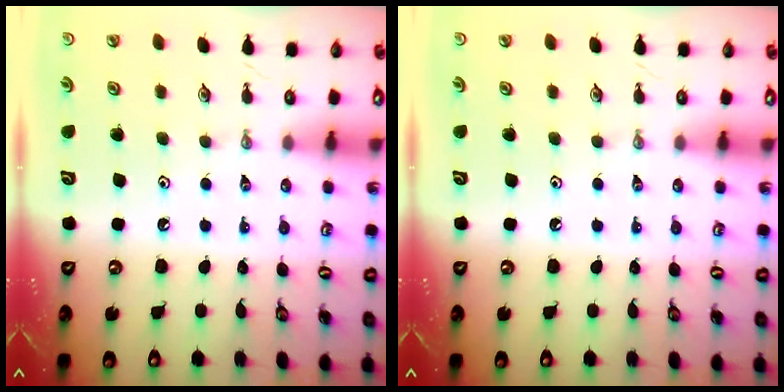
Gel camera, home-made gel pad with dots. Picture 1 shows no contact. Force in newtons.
{"total": 0.0}